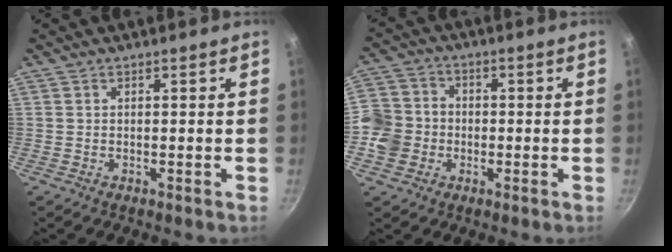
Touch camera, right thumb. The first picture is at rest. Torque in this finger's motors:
{"motor_torque": [0.57, 0.96, 0.55, 0.20, 0.16]}